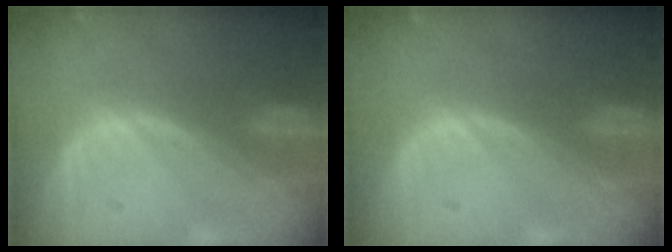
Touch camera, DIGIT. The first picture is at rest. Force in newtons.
{"total": 0.0}